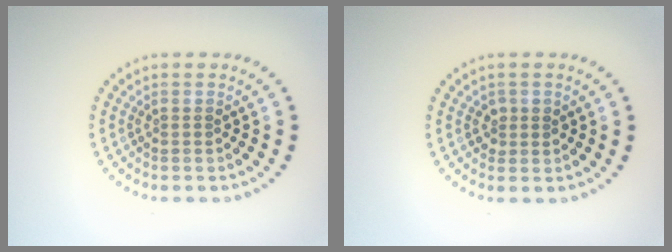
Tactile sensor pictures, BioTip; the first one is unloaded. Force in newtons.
{"total": 1.1, "press": 1.1, "slide": 0.3}